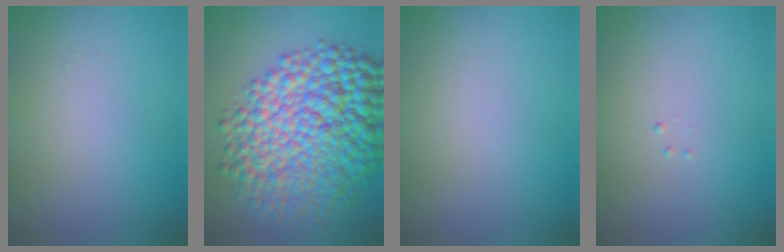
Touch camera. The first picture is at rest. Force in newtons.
{"total": 13.0, "press": 13.0, "slide": 0.1}
{"total": 0.0}
{"total": 0.0}